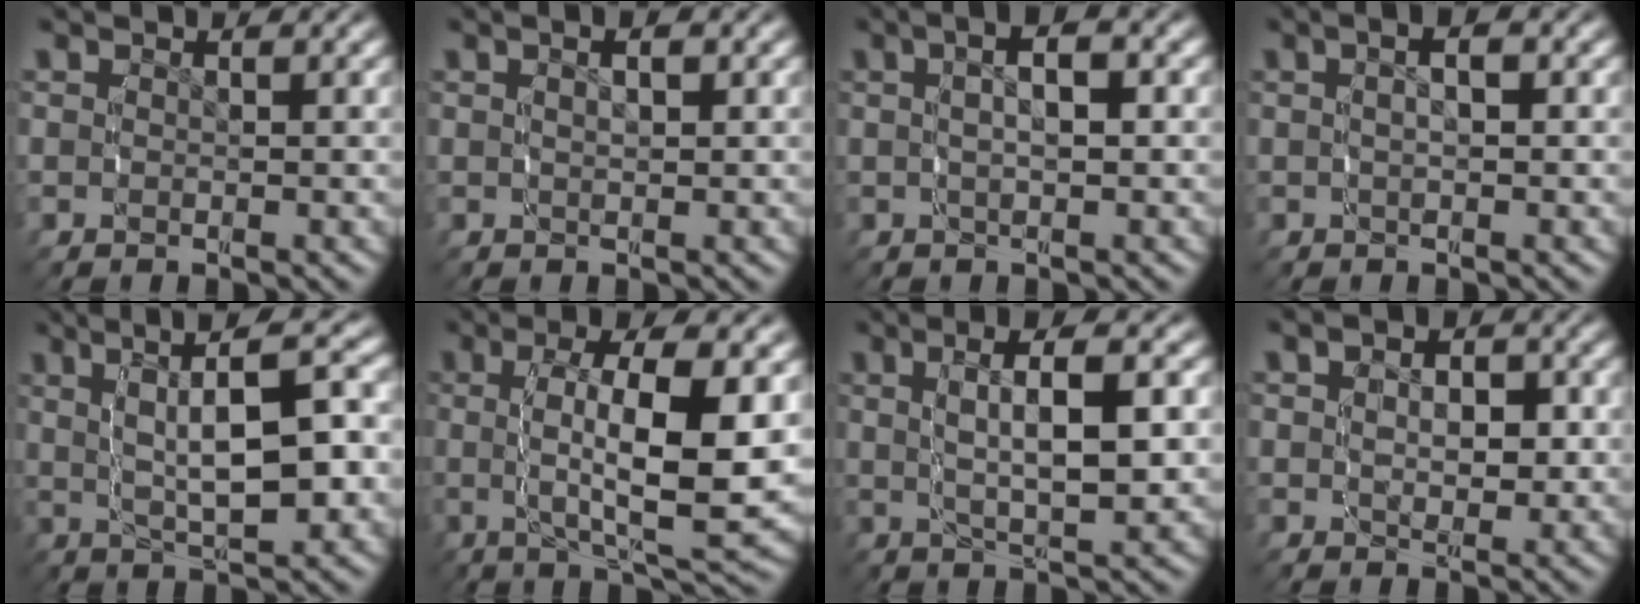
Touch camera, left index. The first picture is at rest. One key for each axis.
{"total": 1.4, "fx": 0.4, "fy": 0.3, "fz": 1.3, "tx": -0.013, "ty": 0.002, "tz": 0.011}
{"total": 4.1, "fx": 1.1, "fy": 1.2, "fz": 3.8, "tx": -0.049, "ty": 0.016, "tz": 0.011}
{"total": 2.5, "fx": 0.6, "fy": 0.9, "fz": 2.3, "tx": -0.025, "ty": 0.011, "tz": 0.006}
{"total": 8.1, "fx": 1.5, "fy": 2.5, "fz": 7.5, "tx": -0.116, "ty": 0.016, "tz": 0.028}
{"total": 9.3, "fx": 0.1, "fy": 2.5, "fz": 9.0, "tx": -0.139, "ty": -0.010, "tz": 0.011}
{"total": 5.9, "fx": 1.0, "fy": 1.4, "fz": 5.6, "tx": -0.094, "ty": 0.008, "tz": 0.021}
{"total": 2.5, "fx": 0.1, "fy": 1.6, "fz": 2.0, "tx": -0.030, "ty": -0.006, "tz": 0.006}